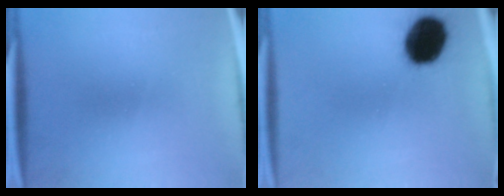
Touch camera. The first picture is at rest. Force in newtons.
{"total": 15.4}